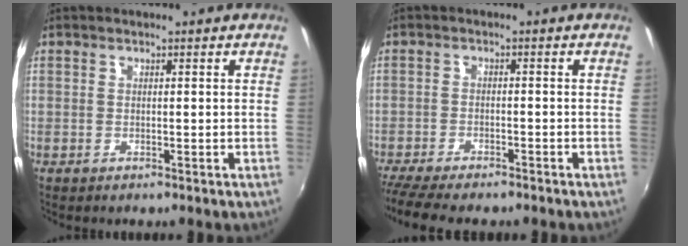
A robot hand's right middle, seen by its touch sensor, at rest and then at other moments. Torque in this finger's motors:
{"motor_torque": [1.03, -1.10, 0.17, 0.05]}